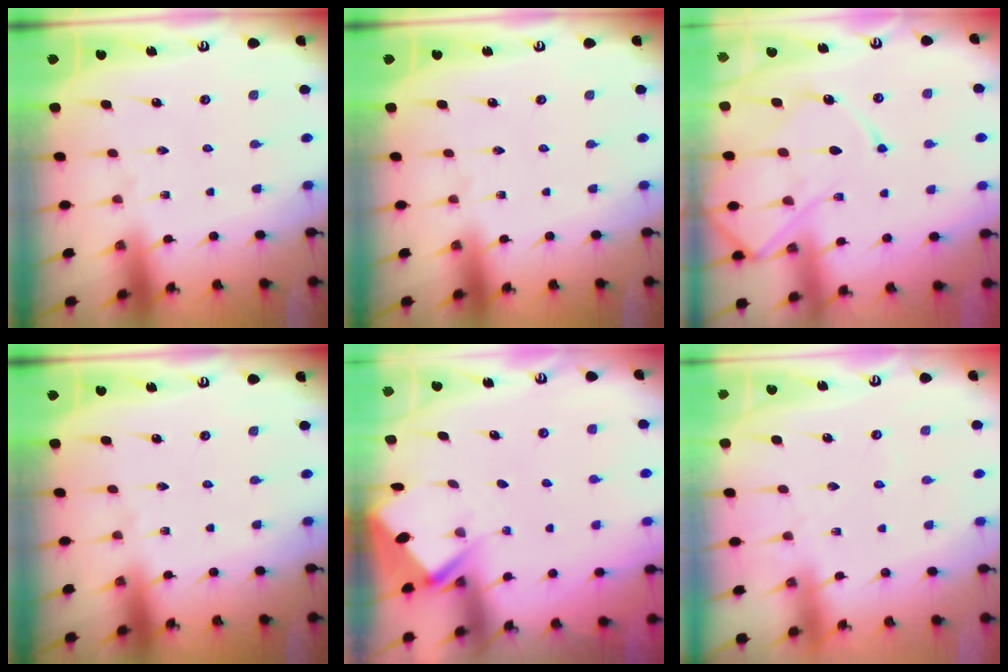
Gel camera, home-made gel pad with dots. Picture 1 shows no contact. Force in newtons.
{"total": 0.0}
{"total": 13.8, "press": 13.7, "slide": 1.3}
{"total": 0.0}
{"total": 3.0, "press": 2.9, "slide": 0.4}
{"total": 3.3, "press": 3.3, "slide": 0.4}